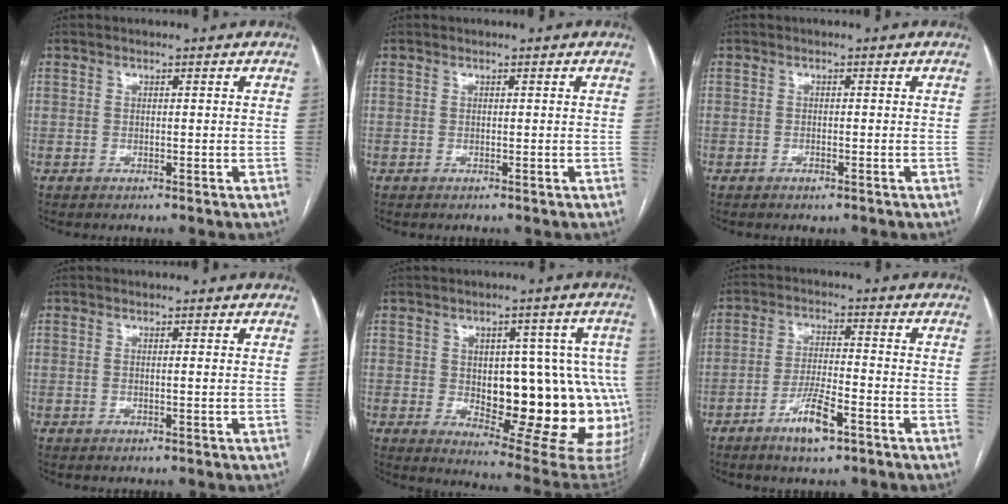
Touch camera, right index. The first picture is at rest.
{"total": 0.0}
{"total": 0.9, "force": [-0.6, 0.4, 0.5], "torque": [-0.011, -0.001, -0.004]}
{"total": 0.7, "force": [0.0, 0.0, 0.7], "torque": [-0.013, 0.000, 0.001]}
{"total": 21.0, "force": [-1.3, 8.6, 19.1], "torque": [-0.171, 0.022, 0.014]}
{"total": 6.9, "force": [-4.1, 1.3, 5.4], "torque": [-0.108, -0.003, -0.070]}